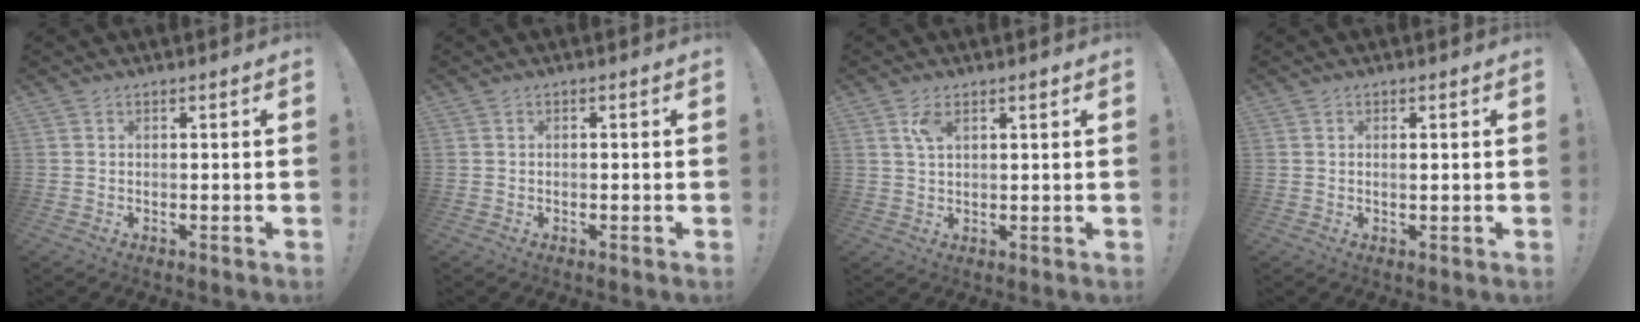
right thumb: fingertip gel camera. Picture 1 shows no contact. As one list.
[{"total": 0.6, "force": [-0.6, 0.1, 0.2], "torque": [-0.008, 0.002, -0.010]}, {"total": 3.8, "force": [1.8, 1.5, 3.0], "torque": [-0.047, -0.004, 0.028]}, {"total": 1.0, "force": [0.2, 0.0, 1.0], "torque": [-0.008, -0.005, 0.001]}]